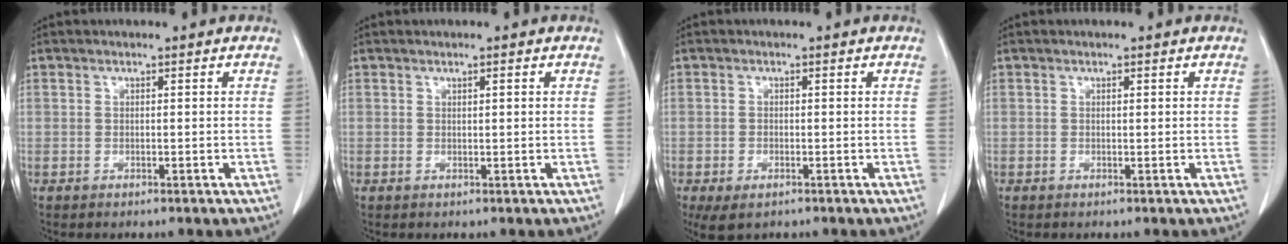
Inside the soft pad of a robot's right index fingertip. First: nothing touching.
{"total": 0.7, "force": [0.3, 0.1, 0.6], "torque": [-0.012, 0.001, 0.006]}
{"total": 4.0, "force": [-2.3, 2.0, 2.7], "torque": [-0.051, -0.009, -0.031]}
{"total": 0.0}